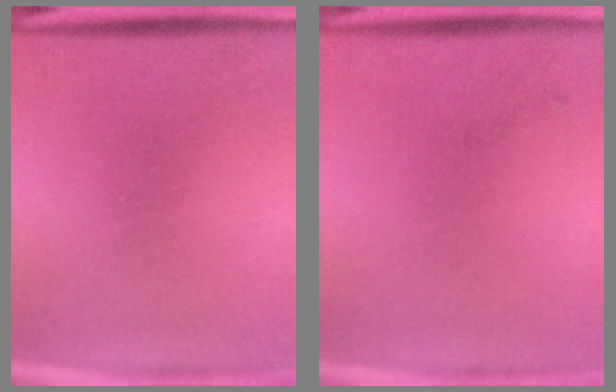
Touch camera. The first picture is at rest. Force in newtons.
{"total": 1.1}